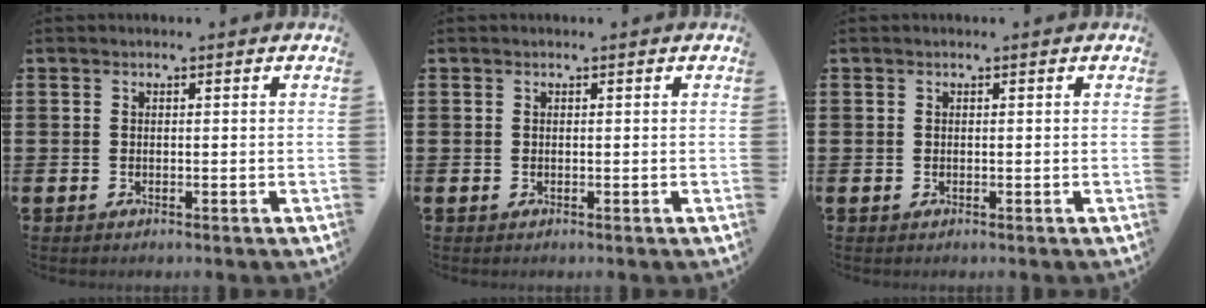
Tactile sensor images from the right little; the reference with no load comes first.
{"total": 0.0}
{"total": 0.0}